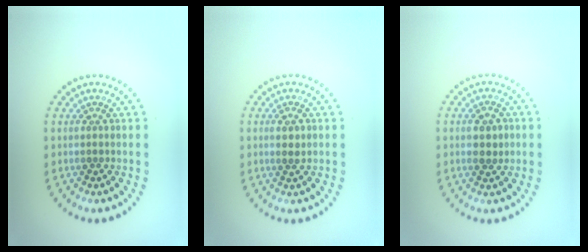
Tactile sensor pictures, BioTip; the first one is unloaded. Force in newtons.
{"total": 0.9, "press": 0.8, "slide": 0.2}
{"total": 1.5, "press": 1.5, "slide": 0.1}